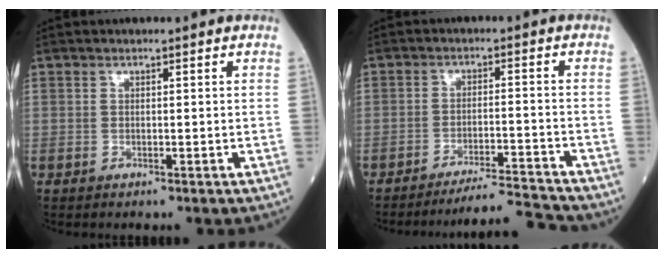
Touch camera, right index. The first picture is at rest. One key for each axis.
{"total": 6.9, "fx": -6.6, "fy": -2.1, "fz": 0.2, "tx": 0.000, "ty": 0.004, "tz": -0.112}